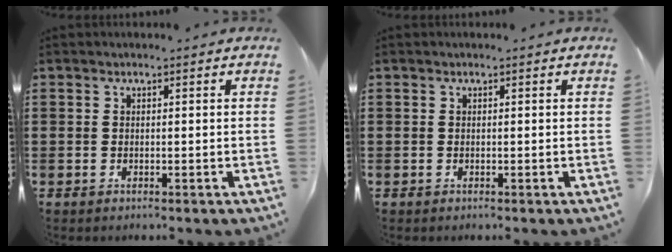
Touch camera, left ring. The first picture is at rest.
{"total": 0.0}